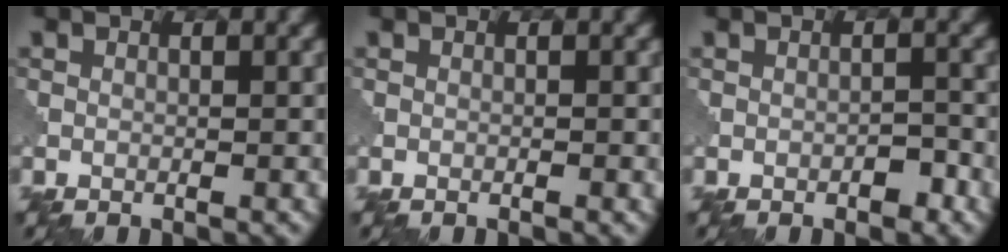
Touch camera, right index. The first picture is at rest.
{"total": 0.0}
{"total": 1.3, "force": [-0.7, 0.6, 0.9], "torque": [-0.013, 0.002, -0.013]}